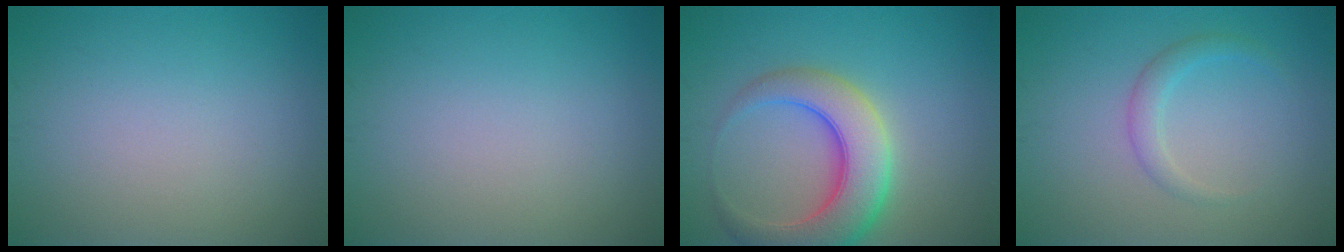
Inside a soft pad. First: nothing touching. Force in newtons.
{"total": 0.0}
{"total": 7.4, "press": 7.4, "slide": 0.3}
{"total": 1.7, "press": 1.7, "slide": 0.0}